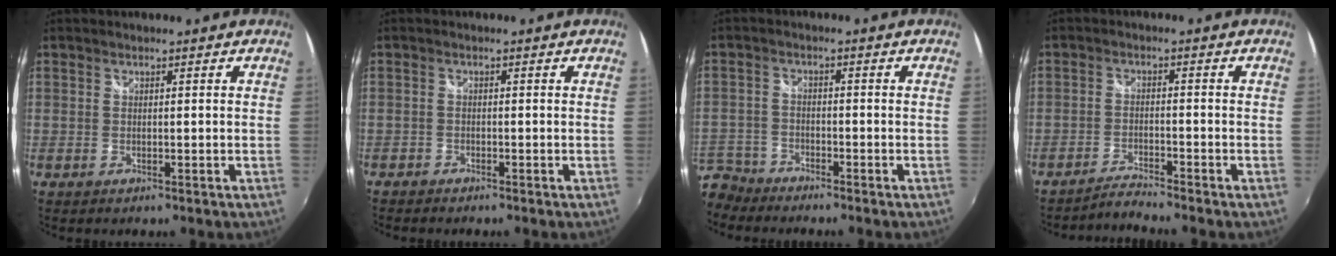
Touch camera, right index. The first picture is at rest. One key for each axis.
{"total": 1.9, "fx": -1.8, "fy": 0.7, "fz": 0.0, "tx": -0.009, "ty": -0.007, "tz": -0.035}
{"total": 8.5, "fx": -7.2, "fy": 4.4, "fz": 1.0, "tx": -0.055, "ty": 0.000, "tz": -0.146}
{"total": 3.6, "fx": -3.5, "fy": -0.6, "fz": 0.1, "tx": -0.020, "ty": -0.001, "tz": -0.070}